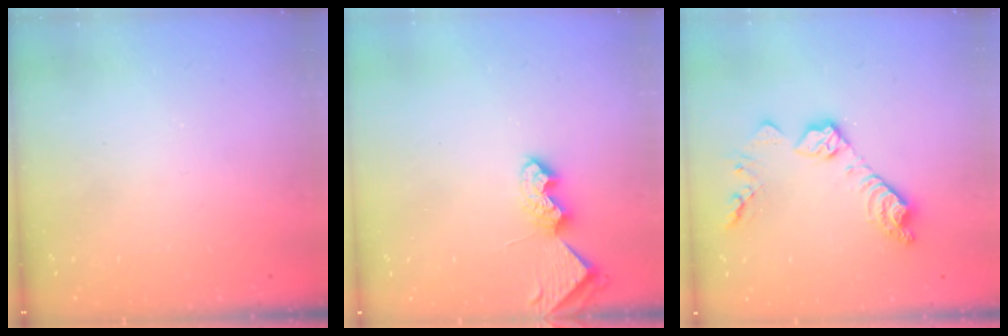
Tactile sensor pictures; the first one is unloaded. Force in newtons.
{"total": 6.3, "press": 6.3, "slide": 0.5}
{"total": 12.8, "press": 12.8, "slide": 0.7}